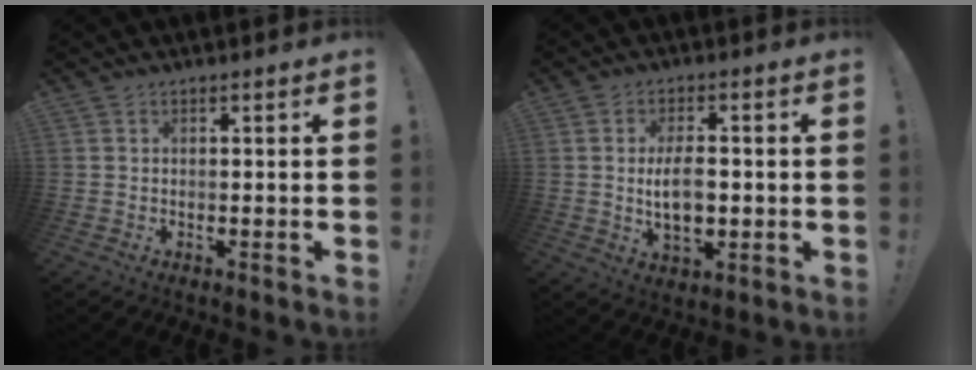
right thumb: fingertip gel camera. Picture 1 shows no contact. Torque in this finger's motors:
{"motor_torque": [0.15, 0.06, 0.33, 0.24, 0.07]}